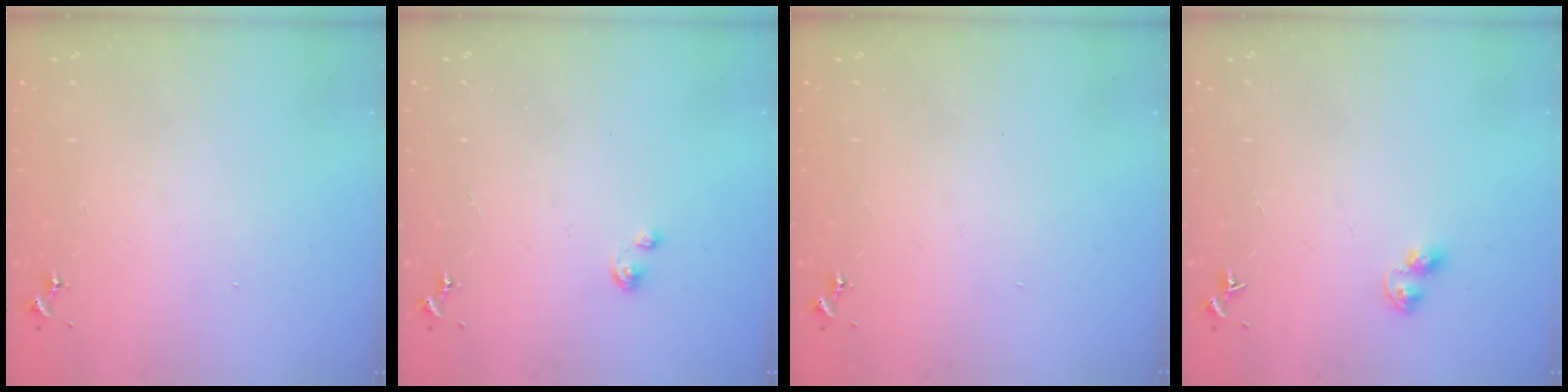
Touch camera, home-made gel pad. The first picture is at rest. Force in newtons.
{"total": 2.7, "press": 2.7, "slide": 0.3}
{"total": 0.0}
{"total": 4.5, "press": 4.5, "slide": 0.5}